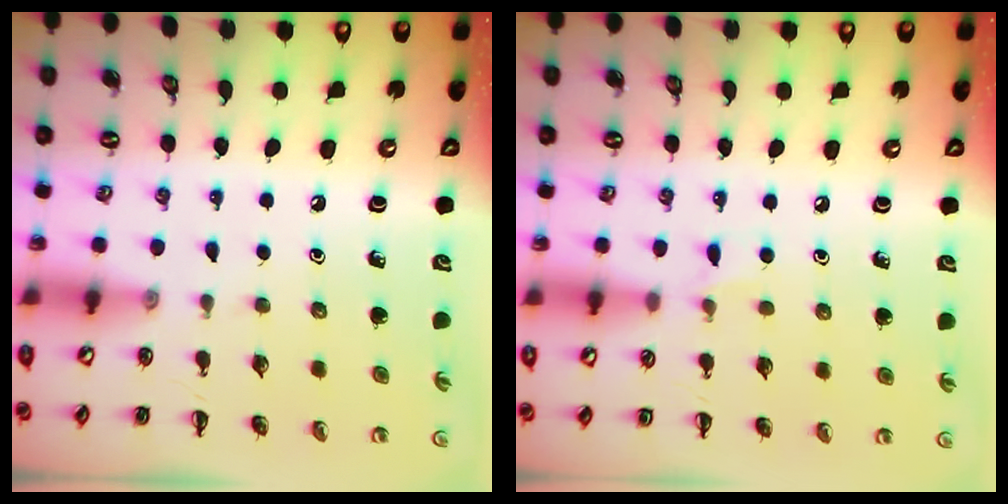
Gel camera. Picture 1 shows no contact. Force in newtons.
{"total": 3.6, "press": 3.4, "slide": 1.1}